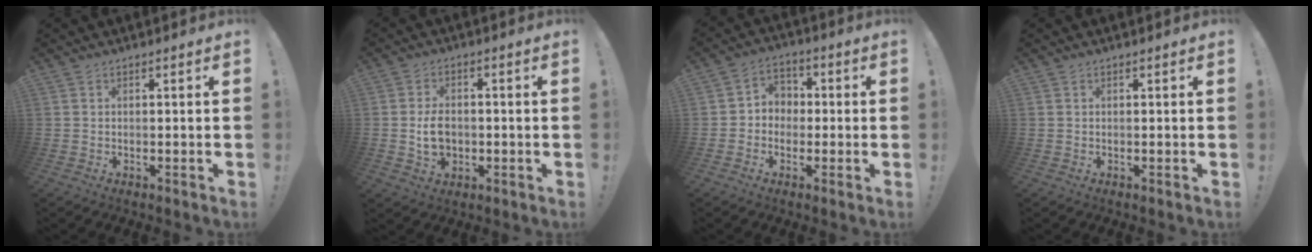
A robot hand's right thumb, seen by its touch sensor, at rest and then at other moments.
{"total": 7.3, "force": [-1.1, 5.4, 4.7], "torque": [-0.066, 0.005, -0.020]}
{"total": 5.8, "force": [-1.5, 5.4, 1.4], "torque": [-0.024, 0.023, -0.023]}
{"total": 0.0}